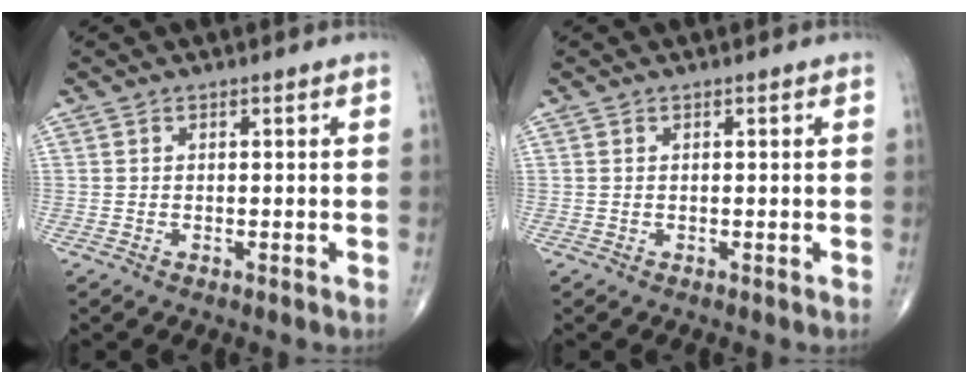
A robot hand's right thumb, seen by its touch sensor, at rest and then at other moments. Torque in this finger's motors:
{"motor_torque": [0.23, 0.38, -0.13, -0.06, 0.00]}